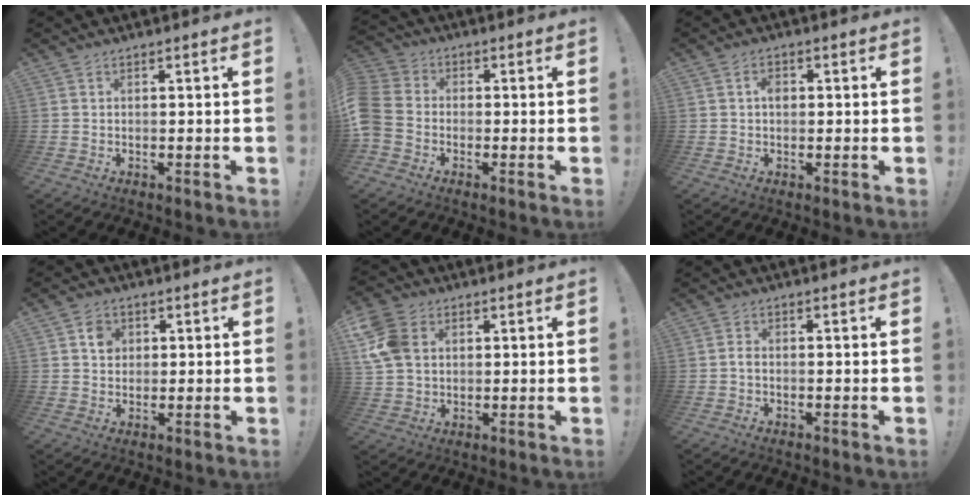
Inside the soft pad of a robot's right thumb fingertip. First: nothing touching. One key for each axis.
{"total": 7.5, "fx": -2.8, "fy": 5.9, "fz": 3.6, "tx": -0.088, "ty": 0.021, "tz": -0.050}
{"total": 2.5, "fx": 0.0, "fy": 1.8, "fz": 1.7, "tx": -0.018, "ty": 0.001, "tz": -0.005}
{"total": 4.3, "fx": 1.3, "fy": 3.8, "fz": 1.6, "tx": -0.009, "ty": -0.005, "tz": 0.019}
{"total": 12.1, "fx": 3.3, "fy": 9.1, "fz": 7.3, "tx": -0.142, "ty": -0.004, "tz": 0.065}
{"total": 1.1, "fx": -0.8, "fy": 0.4, "fz": 0.7, "tx": -0.016, "ty": 0.005, "tz": -0.015}